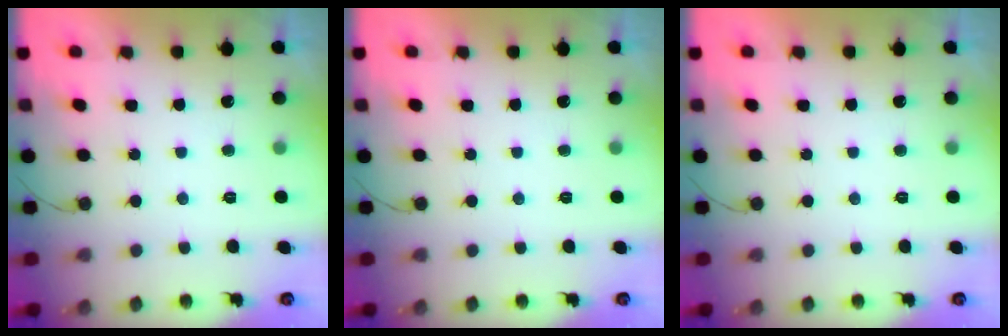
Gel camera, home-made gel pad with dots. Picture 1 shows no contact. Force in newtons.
{"total": 0.0}
{"total": 0.0}